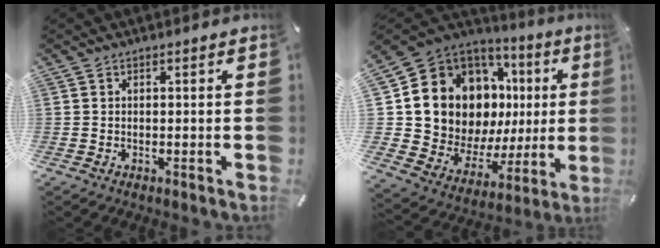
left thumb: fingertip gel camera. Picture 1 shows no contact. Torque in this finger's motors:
{"motor_torque": [1.63, 1.63, 1.37, 0.70, 0.24]}